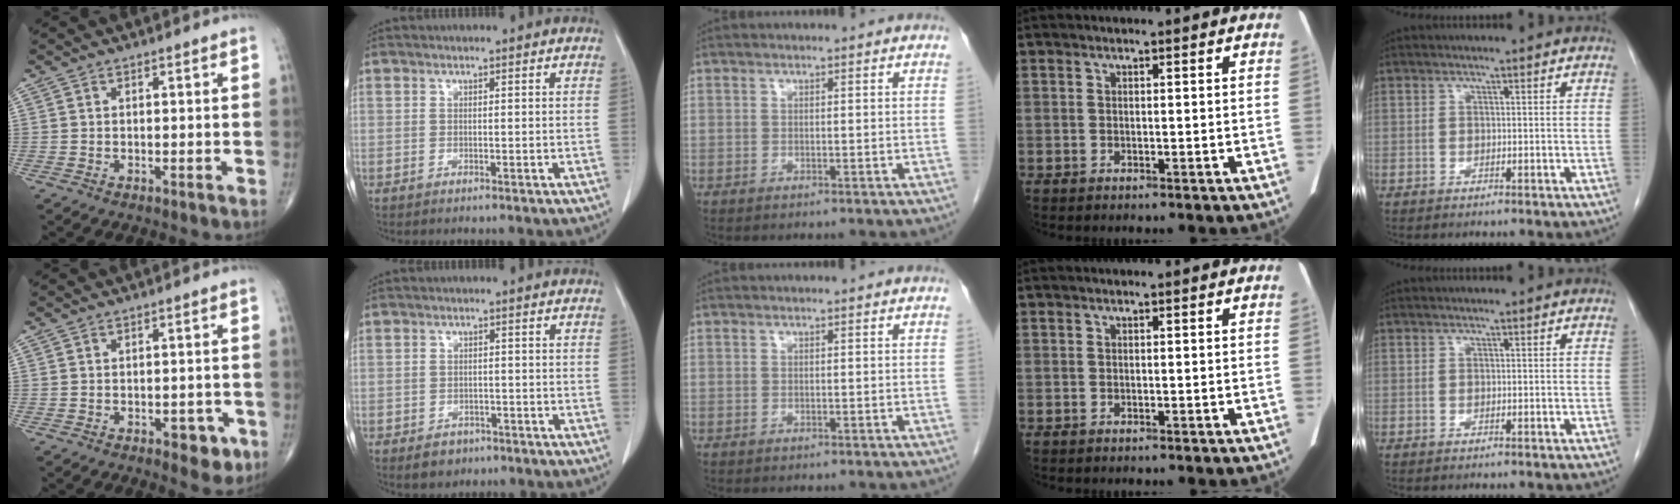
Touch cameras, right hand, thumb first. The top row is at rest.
{"thumb": {"total": 4.6, "force": [-2.1, 2.5, 3.3], "torque": [-0.020, 0.008, -0.023]}, "index": {"total": 3.1, "force": [-1.9, 2.3, 0.9], "torque": [-0.011, 0.006, -0.020]}}